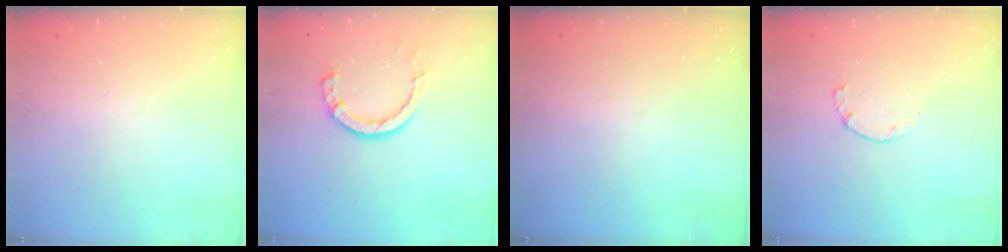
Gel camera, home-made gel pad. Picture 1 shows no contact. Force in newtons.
{"total": 8.0, "press": 7.9, "slide": 0.9}
{"total": 0.0}
{"total": 1.7, "press": 1.7, "slide": 0.3}